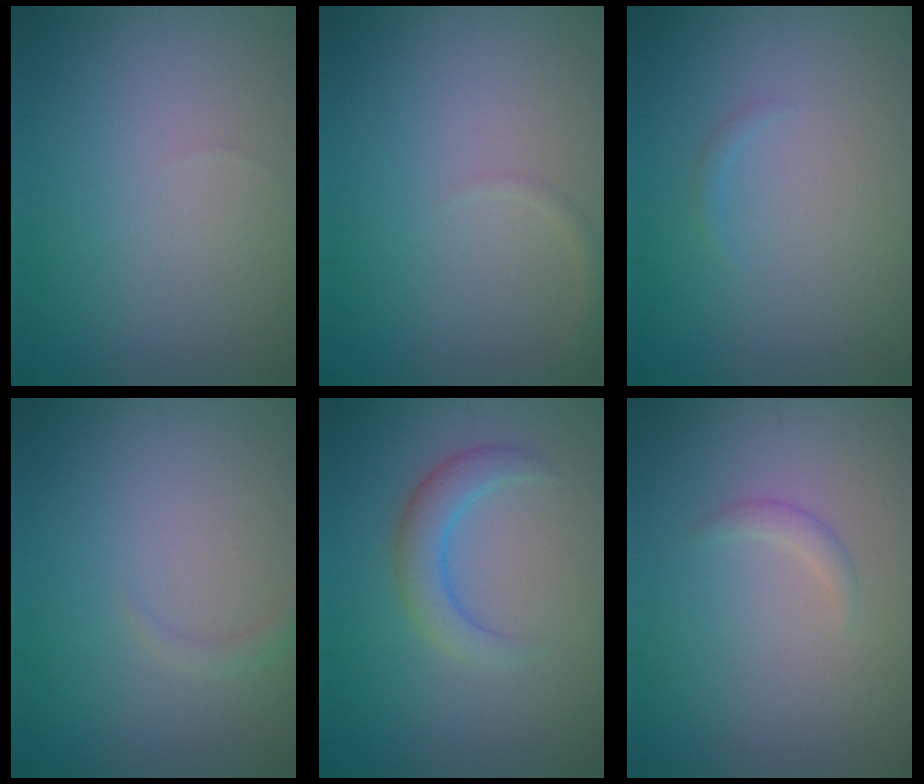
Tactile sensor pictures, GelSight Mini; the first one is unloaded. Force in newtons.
{"total": 0.8, "press": 0.8, "slide": 0.1}
{"total": 0.5, "press": 0.5, "slide": 0.1}
{"total": 0.8, "press": 0.8, "slide": 0.1}
{"total": 2.9, "press": 2.9, "slide": 0.2}
{"total": 0.9, "press": 0.9, "slide": 0.0}